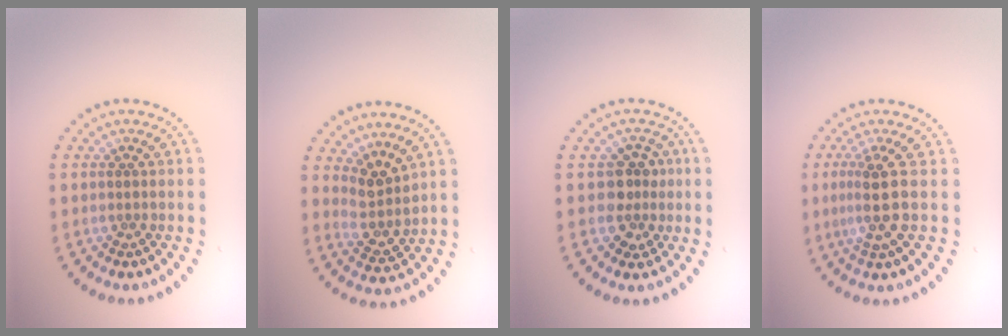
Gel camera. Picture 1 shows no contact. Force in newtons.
{"total": 2.7, "press": 2.0, "slide": 1.8}
{"total": 2.7, "press": 2.4, "slide": 1.2}
{"total": 3.4, "press": 2.7, "slide": 2.1}